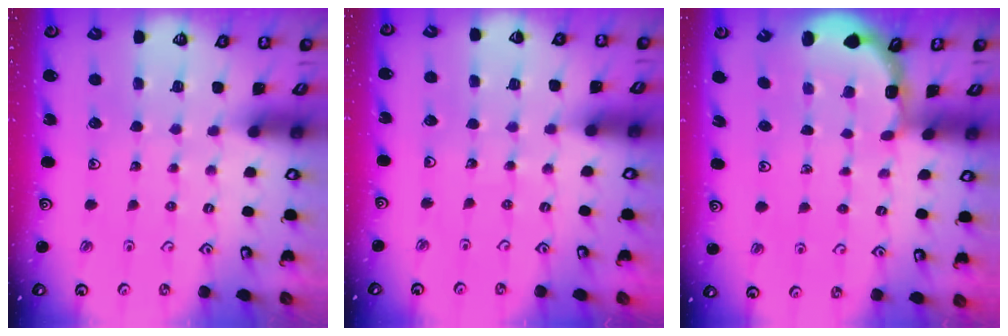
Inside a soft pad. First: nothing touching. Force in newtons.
{"total": 2.7, "press": 2.6, "slide": 0.3}
{"total": 2.1, "press": 2.1, "slide": 0.3}